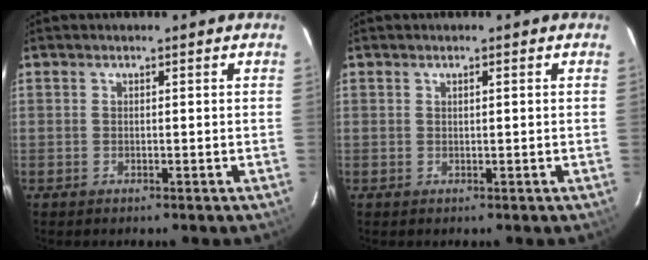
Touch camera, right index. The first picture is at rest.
{"total": 0.6, "force": [0.2, 0.0, 0.5], "torque": [-0.009, 0.003, 0.004]}